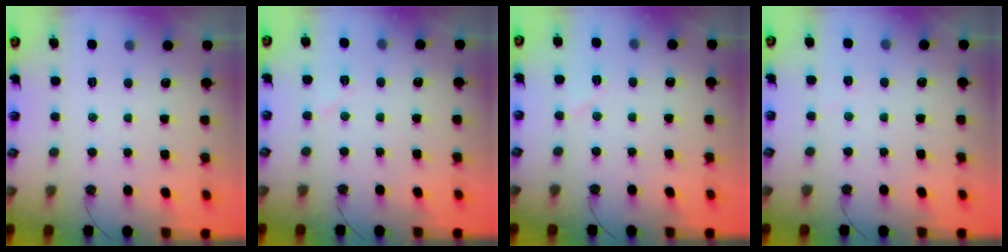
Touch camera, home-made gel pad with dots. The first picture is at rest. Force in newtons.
{"total": 5.3, "press": 4.6, "slide": 2.5}
{"total": 6.0, "press": 5.5, "slide": 2.3}
{"total": 2.9, "press": 1.5, "slide": 2.5}